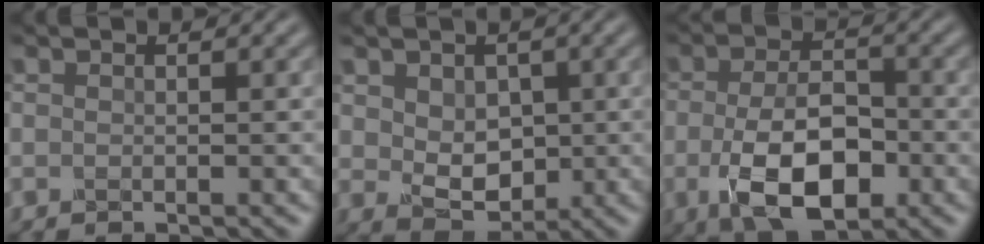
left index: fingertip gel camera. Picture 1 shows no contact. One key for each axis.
{"total": 3.4, "fx": 0.5, "fy": 2.7, "fz": 2.0, "tx": -0.046, "ty": -0.012, "tz": 0.013}
{"total": 7.3, "fx": -2.3, "fy": 3.9, "fz": 5.7, "tx": -0.129, "ty": -0.011, "tz": -0.043}